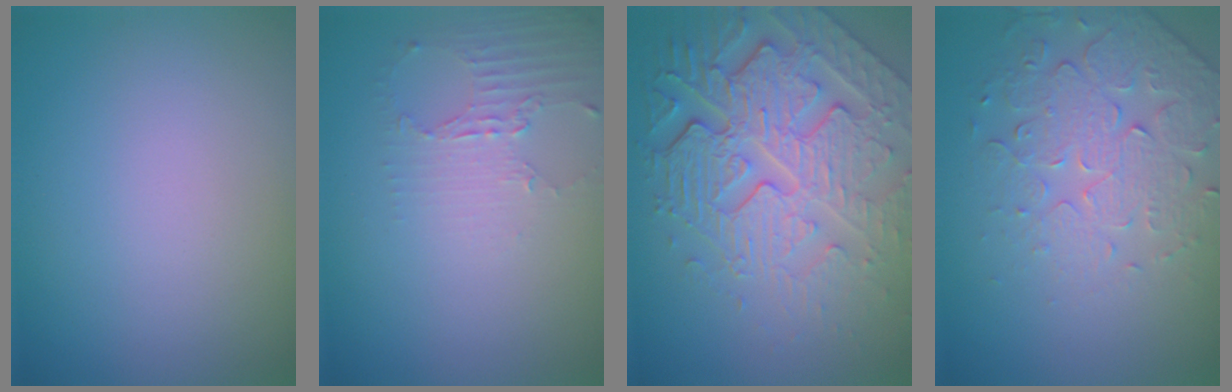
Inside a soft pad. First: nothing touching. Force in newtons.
{"total": 2.3, "press": 1.6, "slide": 1.6}
{"total": 8.0, "press": 5.9, "slide": 5.4}
{"total": 4.8, "press": 3.7, "slide": 3.0}